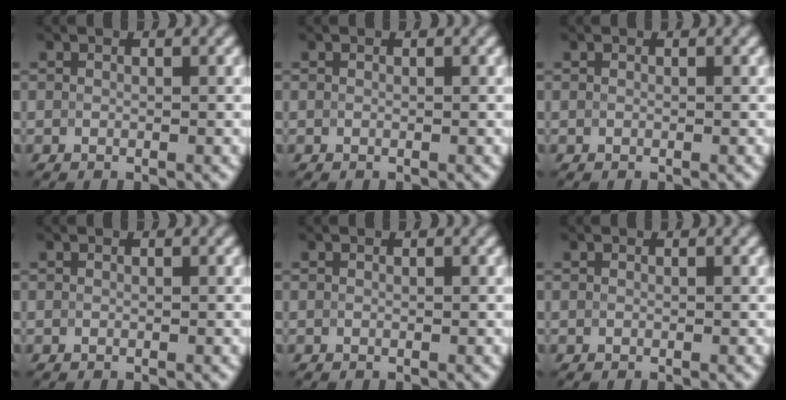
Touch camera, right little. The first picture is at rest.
{"total": 0.0}
{"total": 0.0}
{"total": 0.0}
{"total": 0.0}
{"total": 0.0}